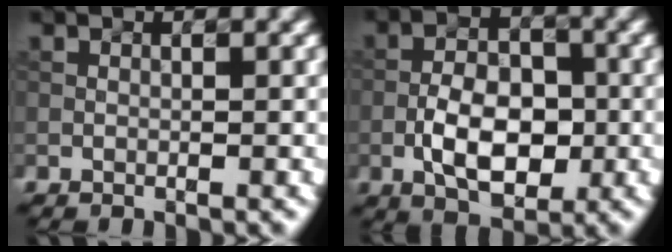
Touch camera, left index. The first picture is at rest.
{"total": 5.8, "force": [-1.7, 3.3, 4.5], "torque": [-0.072, 0.006, -0.033]}